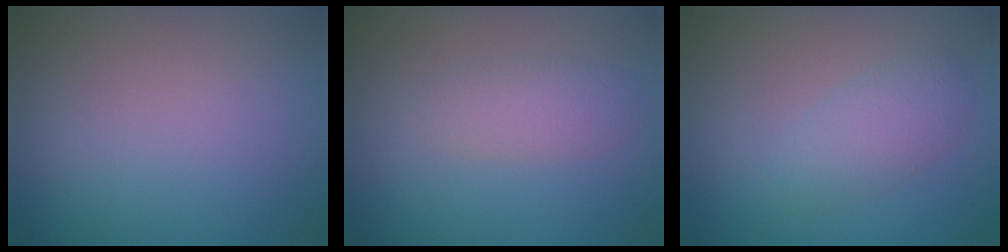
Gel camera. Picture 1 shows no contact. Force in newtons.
{"total": 2.0, "press": 2.0, "slide": 0.0}
{"total": 2.5, "press": 2.5, "slide": 0.1}